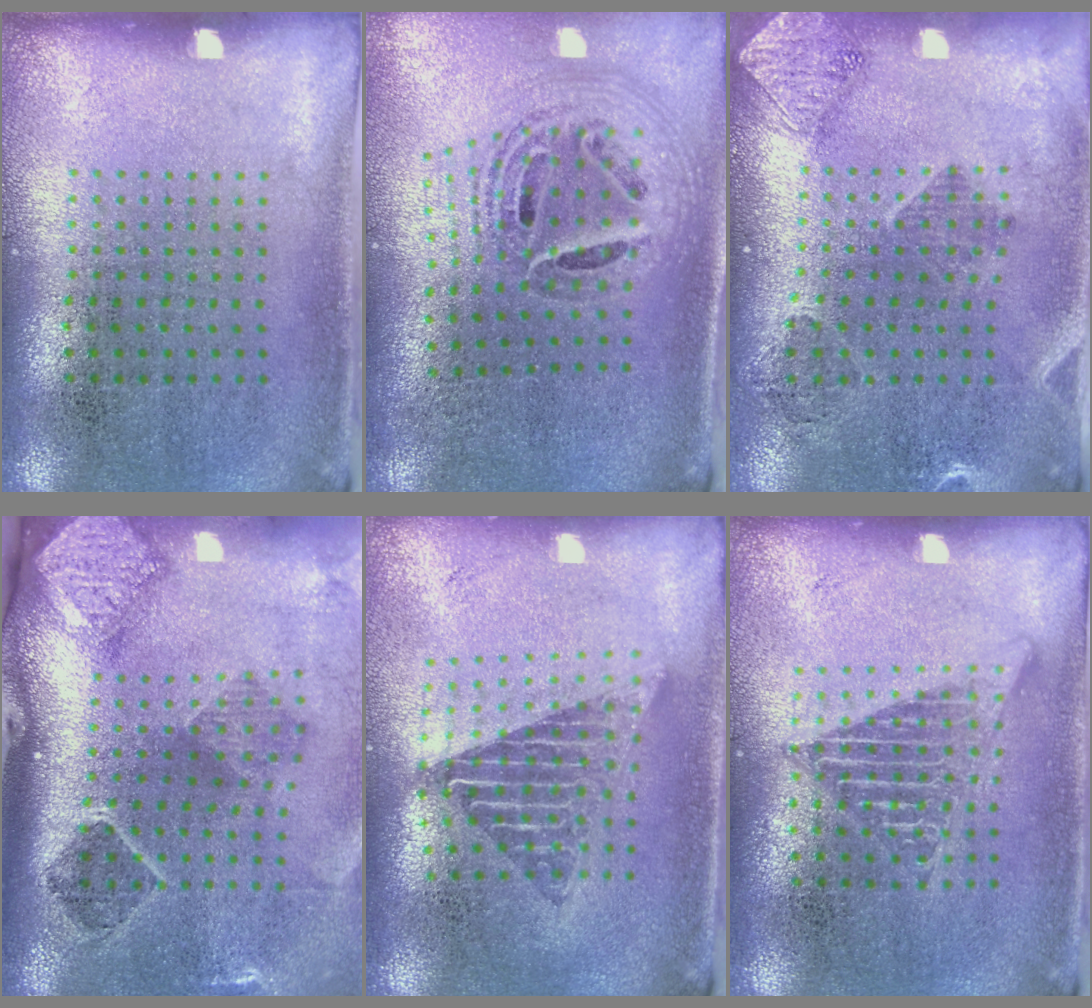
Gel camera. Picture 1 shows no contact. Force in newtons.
{"total": 1.6, "press": 1.4, "slide": 0.8}
{"total": 1.8, "press": 1.6, "slide": 0.8}
{"total": 2.9, "press": 1.8, "slide": 2.2}
{"total": 1.7, "press": 1.3, "slide": 1.1}
{"total": 2.4, "press": 2.3, "slide": 0.2}